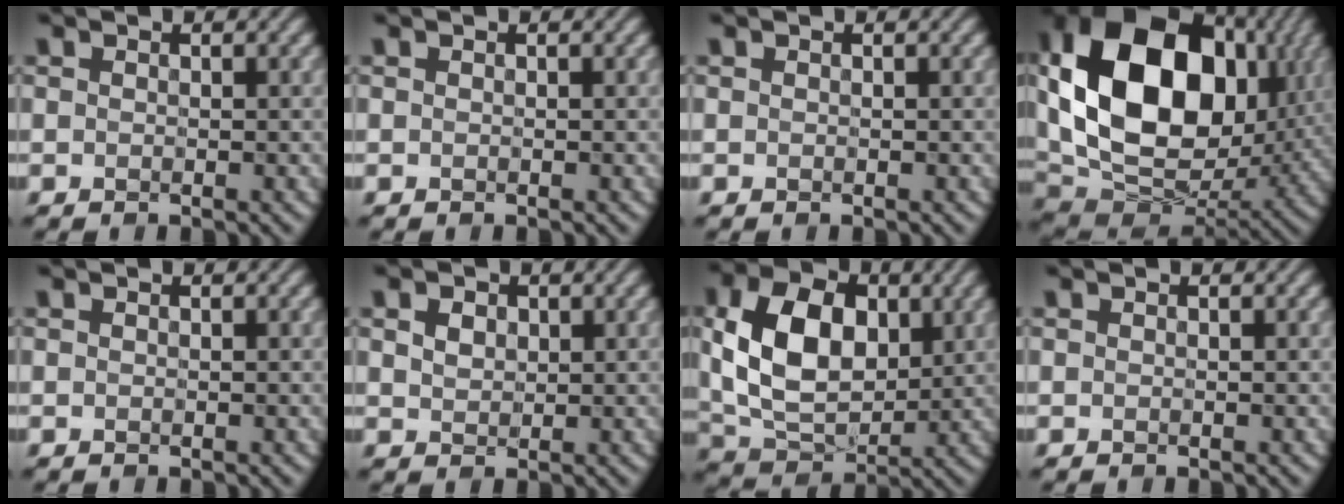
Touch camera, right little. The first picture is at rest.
{"total": 0.0}
{"total": 0.0}
{"total": 18.5, "force": [3.6, 12.6, 13.0], "torque": [-0.265, 0.008, 0.060]}
{"total": 0.0}
{"total": 2.1, "force": [0.7, 1.6, 1.2], "torque": [-0.028, 0.006, 0.003]}
{"total": 9.9, "force": [1.2, 6.5, 7.3], "torque": [-0.154, 0.003, 0.013]}
{"total": 0.0}